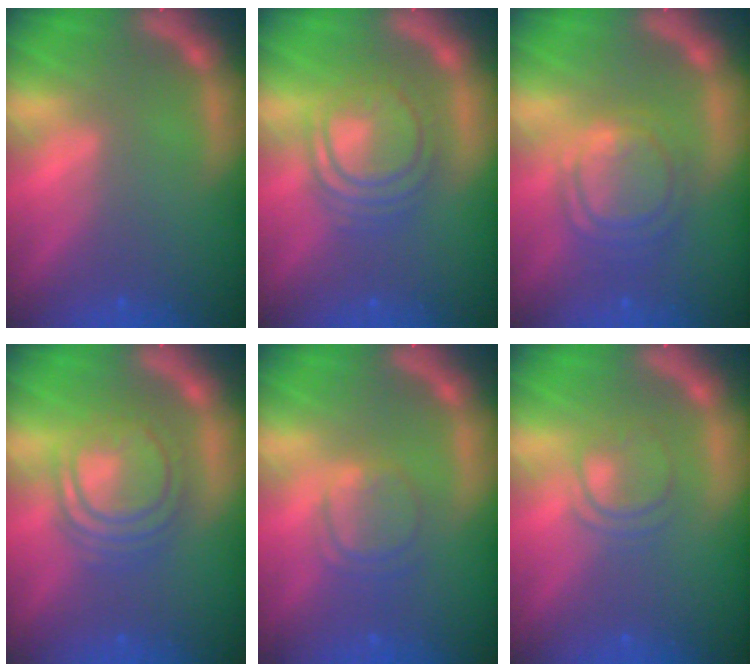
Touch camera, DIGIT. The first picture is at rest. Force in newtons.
{"total": 6.5}
{"total": 6.1}
{"total": 7.1}
{"total": 3.5}
{"total": 3.0}